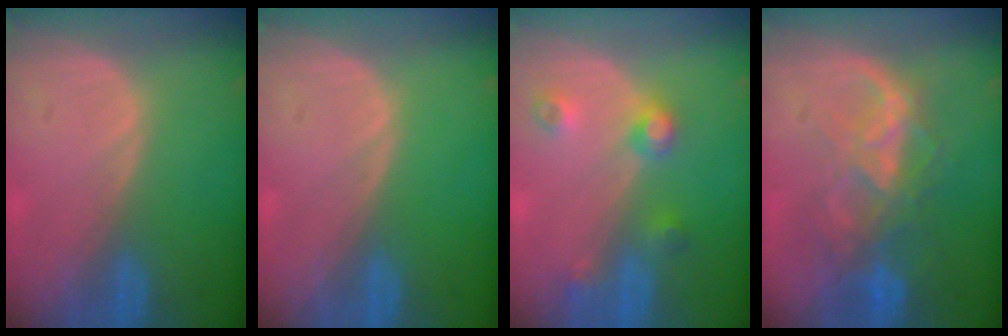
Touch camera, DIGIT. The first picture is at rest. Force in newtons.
{"total": 0.0}
{"total": 4.5, "press": 4.0, "slide": 2.1}
{"total": 8.8, "press": 7.6, "slide": 4.4}